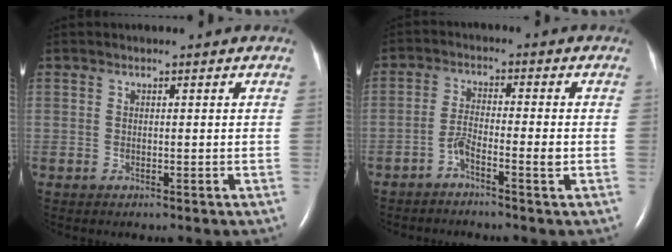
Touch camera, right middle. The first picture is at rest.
{"total": 3.2, "force": [-2.0, 0.1, 2.5], "torque": [-0.055, 0.012, -0.038]}